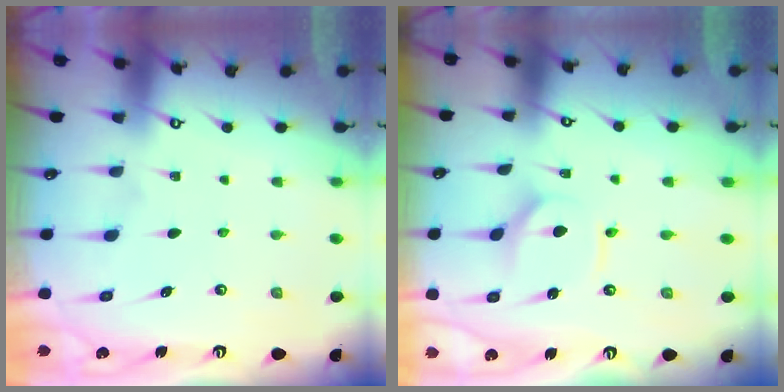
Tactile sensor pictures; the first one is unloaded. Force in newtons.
{"total": 2.4, "press": 2.3, "slide": 0.2}